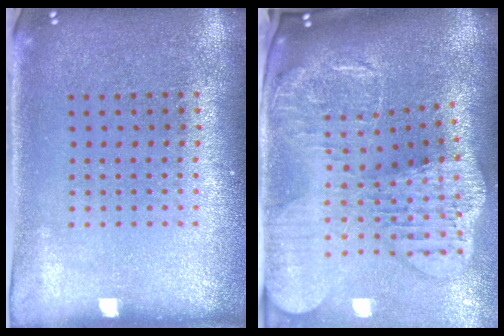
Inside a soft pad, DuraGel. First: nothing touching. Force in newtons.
{"total": 4.0, "press": 3.1, "slide": 2.6}